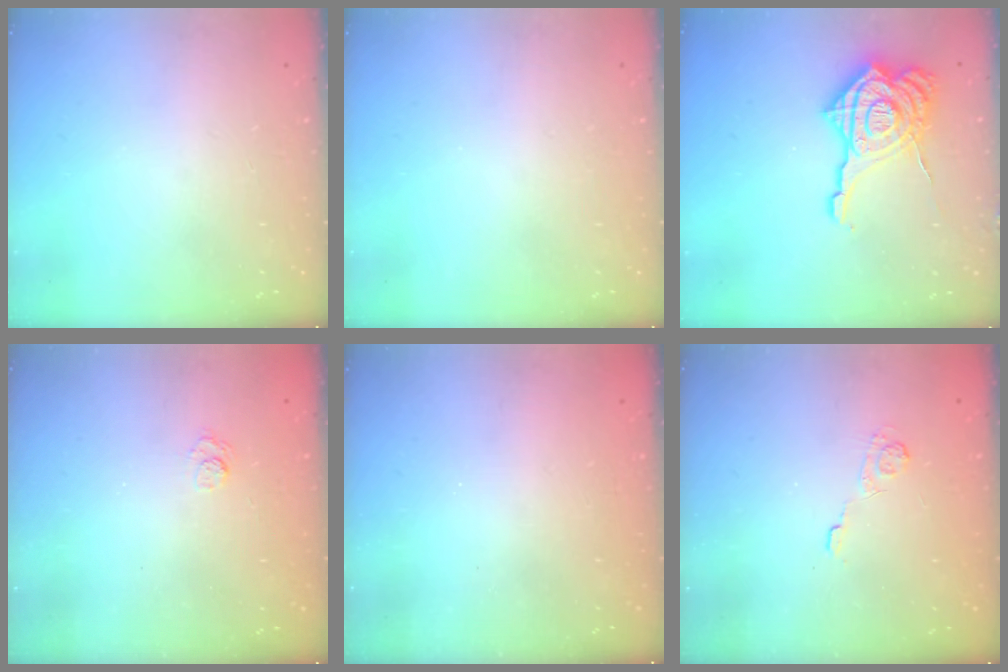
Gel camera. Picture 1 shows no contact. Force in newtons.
{"total": 0.0}
{"total": 22.9, "press": 22.8, "slide": 2.5}
{"total": 2.6, "press": 2.3, "slide": 1.3}
{"total": 2.4, "press": 2.2, "slide": 0.8}
{"total": 3.6, "press": 3.3, "slide": 1.5}